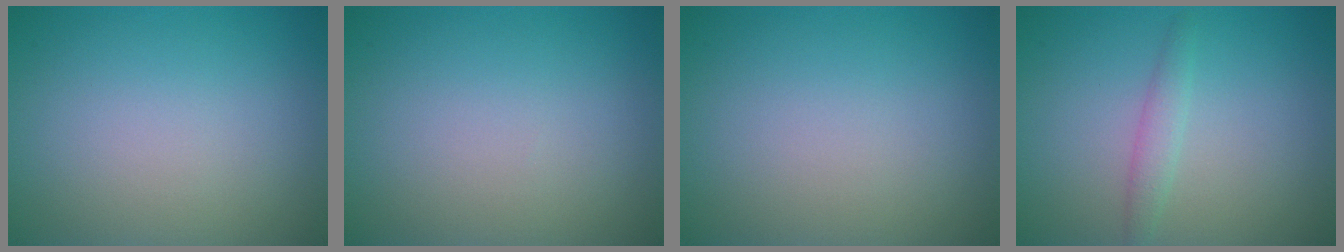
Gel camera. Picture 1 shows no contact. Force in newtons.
{"total": 0.0}
{"total": 0.0}
{"total": 1.5, "press": 1.5, "slide": 0.1}